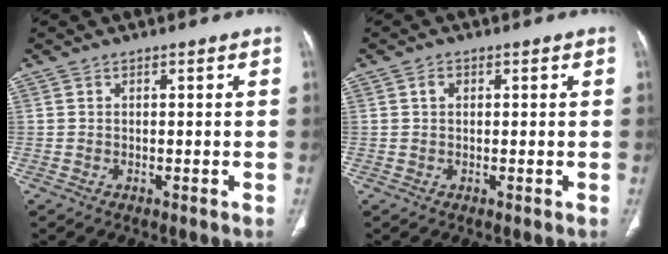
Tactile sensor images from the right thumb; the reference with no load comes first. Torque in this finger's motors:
{"motor_torque": [-0.26, -0.12, 0.18, 0.04, -0.02]}